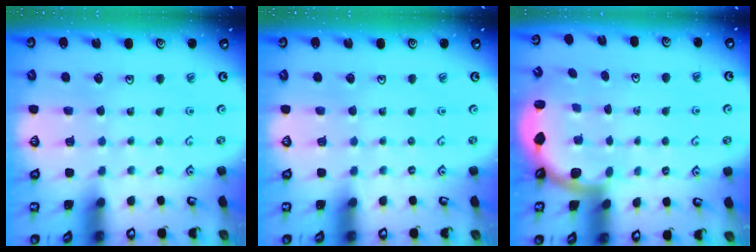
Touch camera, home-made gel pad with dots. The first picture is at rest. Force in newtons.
{"total": 0.0}
{"total": 2.6, "press": 2.5, "slide": 0.7}